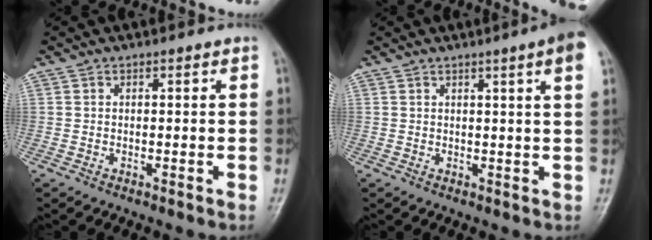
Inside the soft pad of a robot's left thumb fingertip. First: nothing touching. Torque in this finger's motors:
{"motor_torque": [0.83, 0.30, 0.54, -1.03, 0.00]}